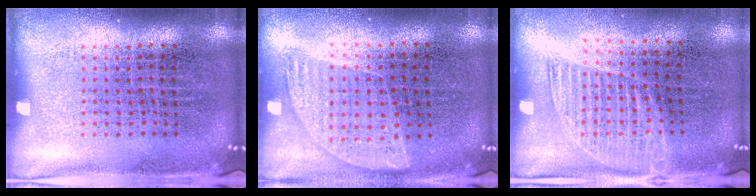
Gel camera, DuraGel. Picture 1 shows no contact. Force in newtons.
{"total": 0.9, "press": 0.8, "slide": 0.3}
{"total": 1.3, "press": 1.1, "slide": 0.7}